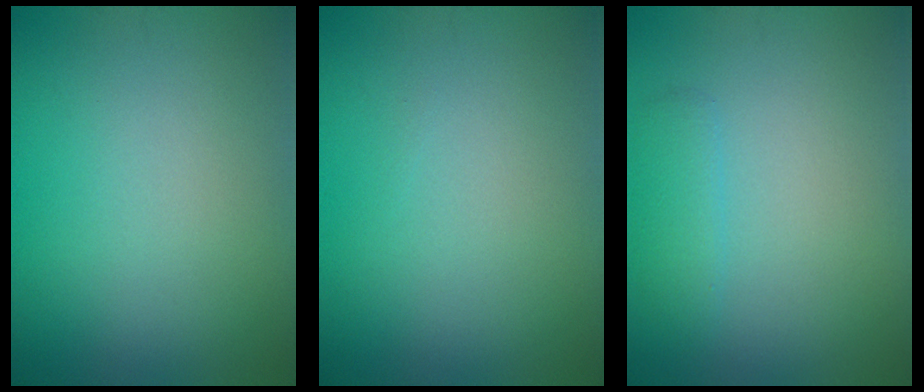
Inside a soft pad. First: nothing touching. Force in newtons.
{"total": 0.0}
{"total": 1.5, "press": 1.5, "slide": 0.1}